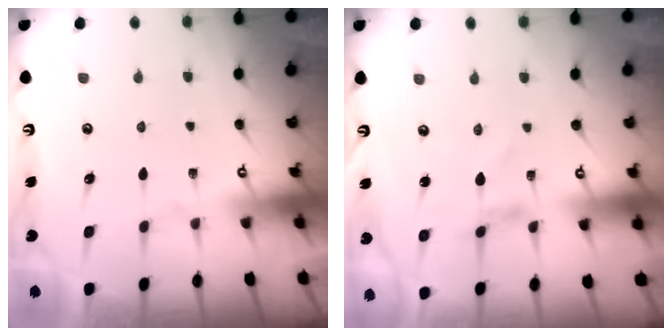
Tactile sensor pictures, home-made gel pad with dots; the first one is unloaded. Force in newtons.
{"total": 0.5, "press": 0.5, "slide": 0.1}